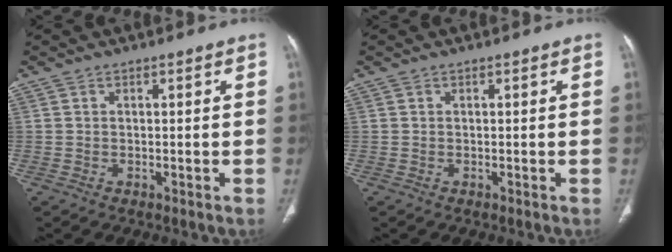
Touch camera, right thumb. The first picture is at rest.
{"total": 0.0}